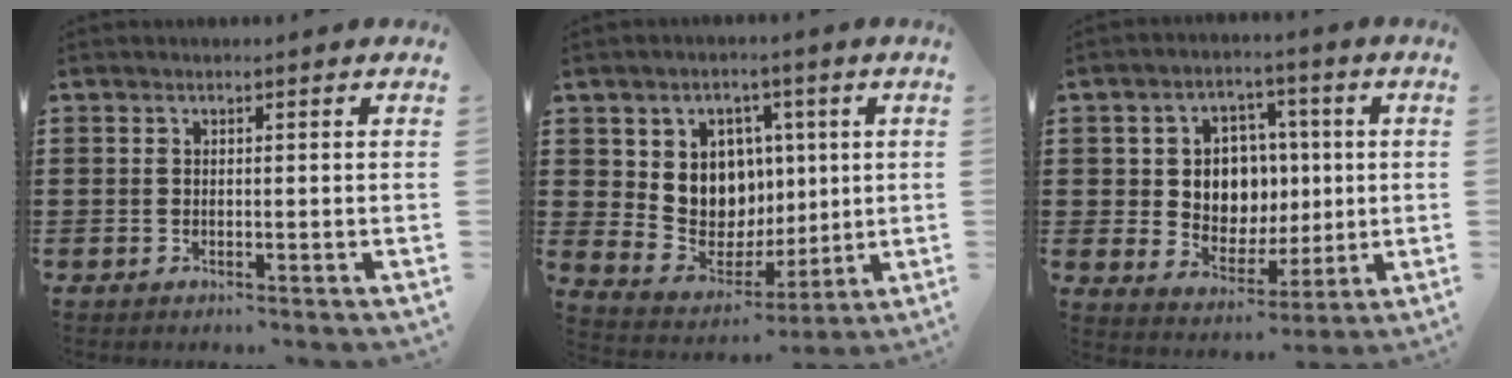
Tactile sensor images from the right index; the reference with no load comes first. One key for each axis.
{"total": 8.7, "fx": 2.3, "fy": 7.9, "fz": 2.7, "tx": -0.073, "ty": -0.016, "tz": 0.047}
{"total": 7.5, "fx": 1.1, "fy": 6.5, "fz": 3.5, "tx": -0.081, "ty": 0.014, "tz": 0.019}